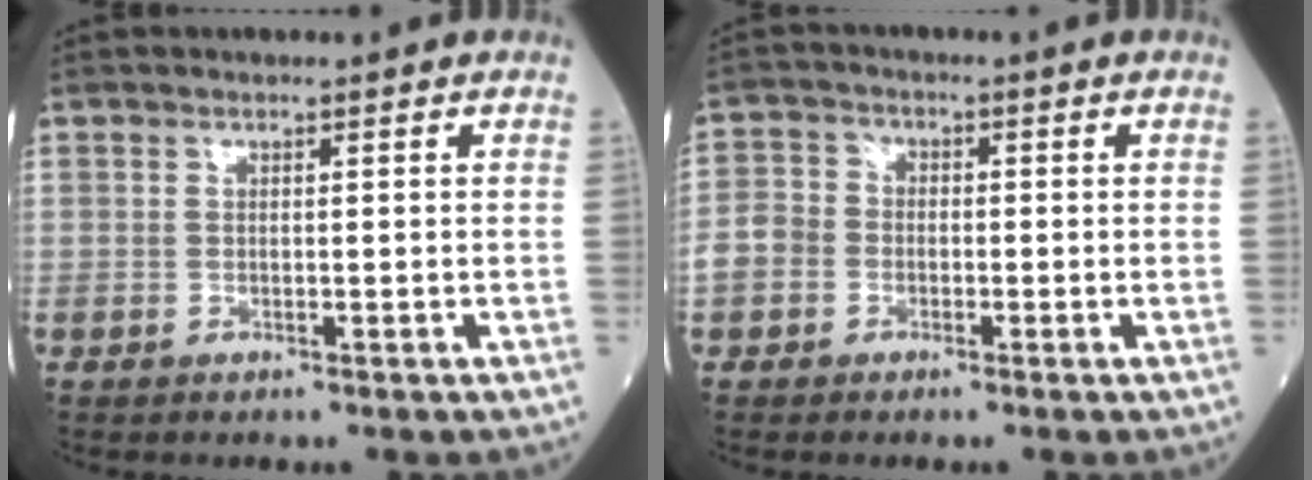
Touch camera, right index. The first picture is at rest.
{"total": 5.3, "force": [-1.6, 4.6, 2.1], "torque": [-0.062, 0.019, -0.037]}